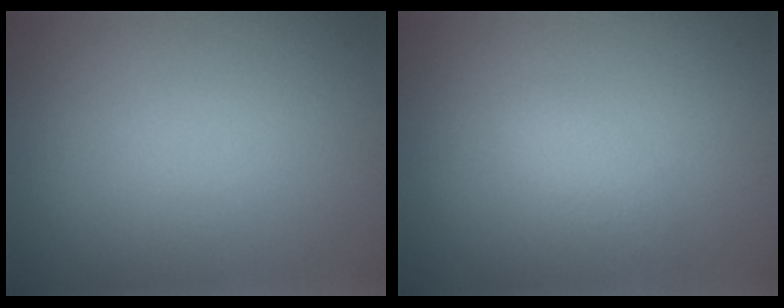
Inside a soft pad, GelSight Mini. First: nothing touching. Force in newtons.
{"total": 1.3, "press": 1.3, "slide": 0.1}